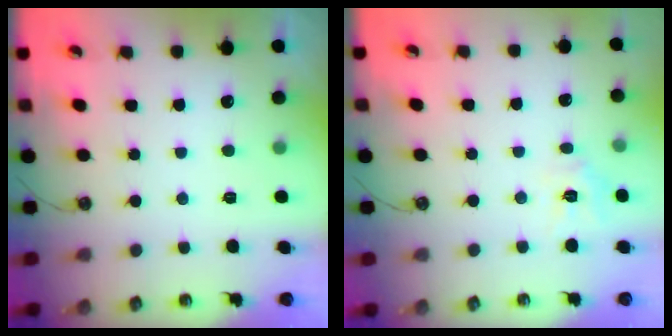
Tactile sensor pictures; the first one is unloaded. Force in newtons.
{"total": 7.7, "press": 7.7, "slide": 0.5}